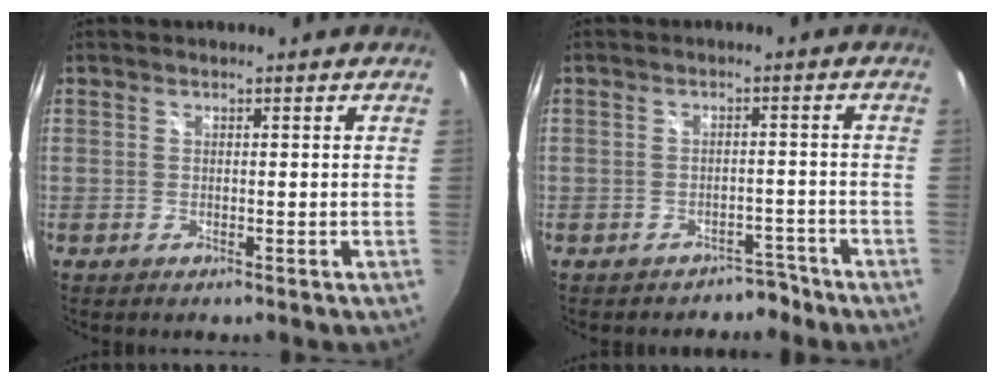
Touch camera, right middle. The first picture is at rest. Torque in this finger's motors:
{"motor_torque": [-1.21, -0.59, -0.47, -0.10]}